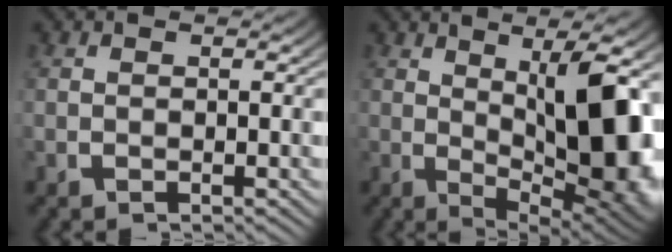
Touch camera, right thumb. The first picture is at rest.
{"total": 13.6, "force": [-0.6, 6.0, 12.2], "torque": [-0.189, -0.027, 0.016]}